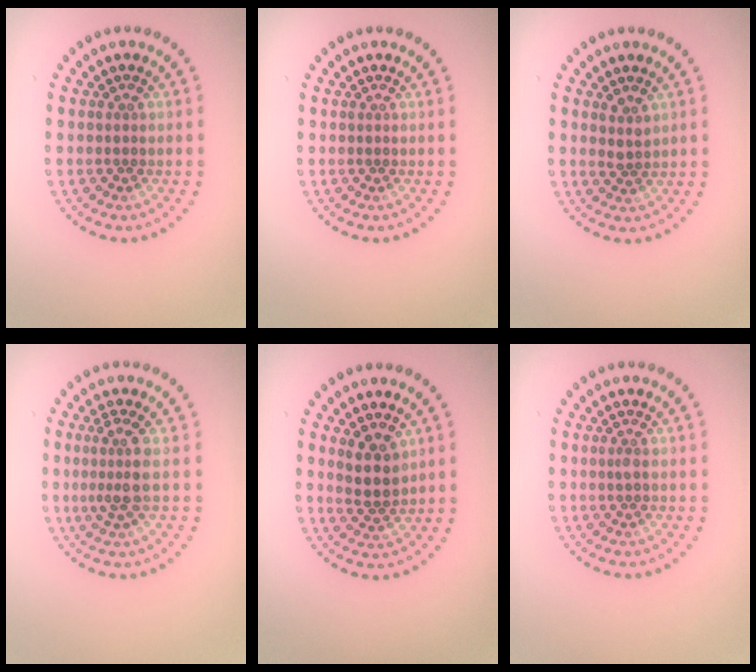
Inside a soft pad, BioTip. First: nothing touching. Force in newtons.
{"total": 0.0}
{"total": 1.4, "press": 1.2, "slide": 0.8}
{"total": 2.7, "press": 2.0, "slide": 1.8}
{"total": 2.6, "press": 2.4, "slide": 1.1}
{"total": 0.6, "press": 0.5, "slide": 0.3}